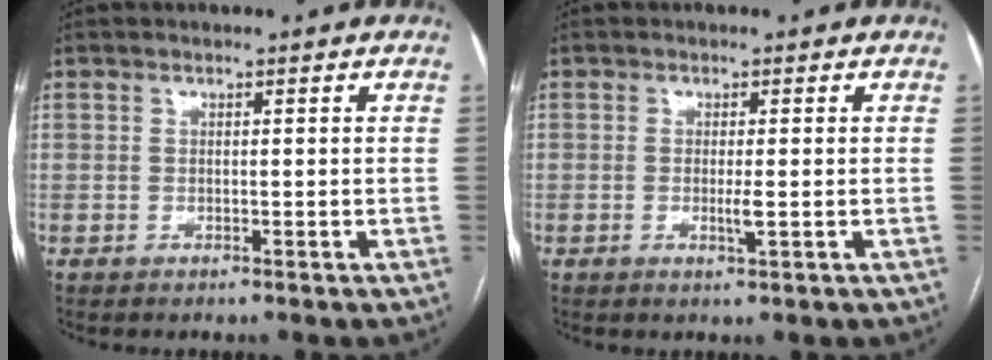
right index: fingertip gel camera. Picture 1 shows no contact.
{"total": 1.8, "force": [-0.3, 0.1, 1.8], "torque": [-0.034, -0.004, -0.004]}